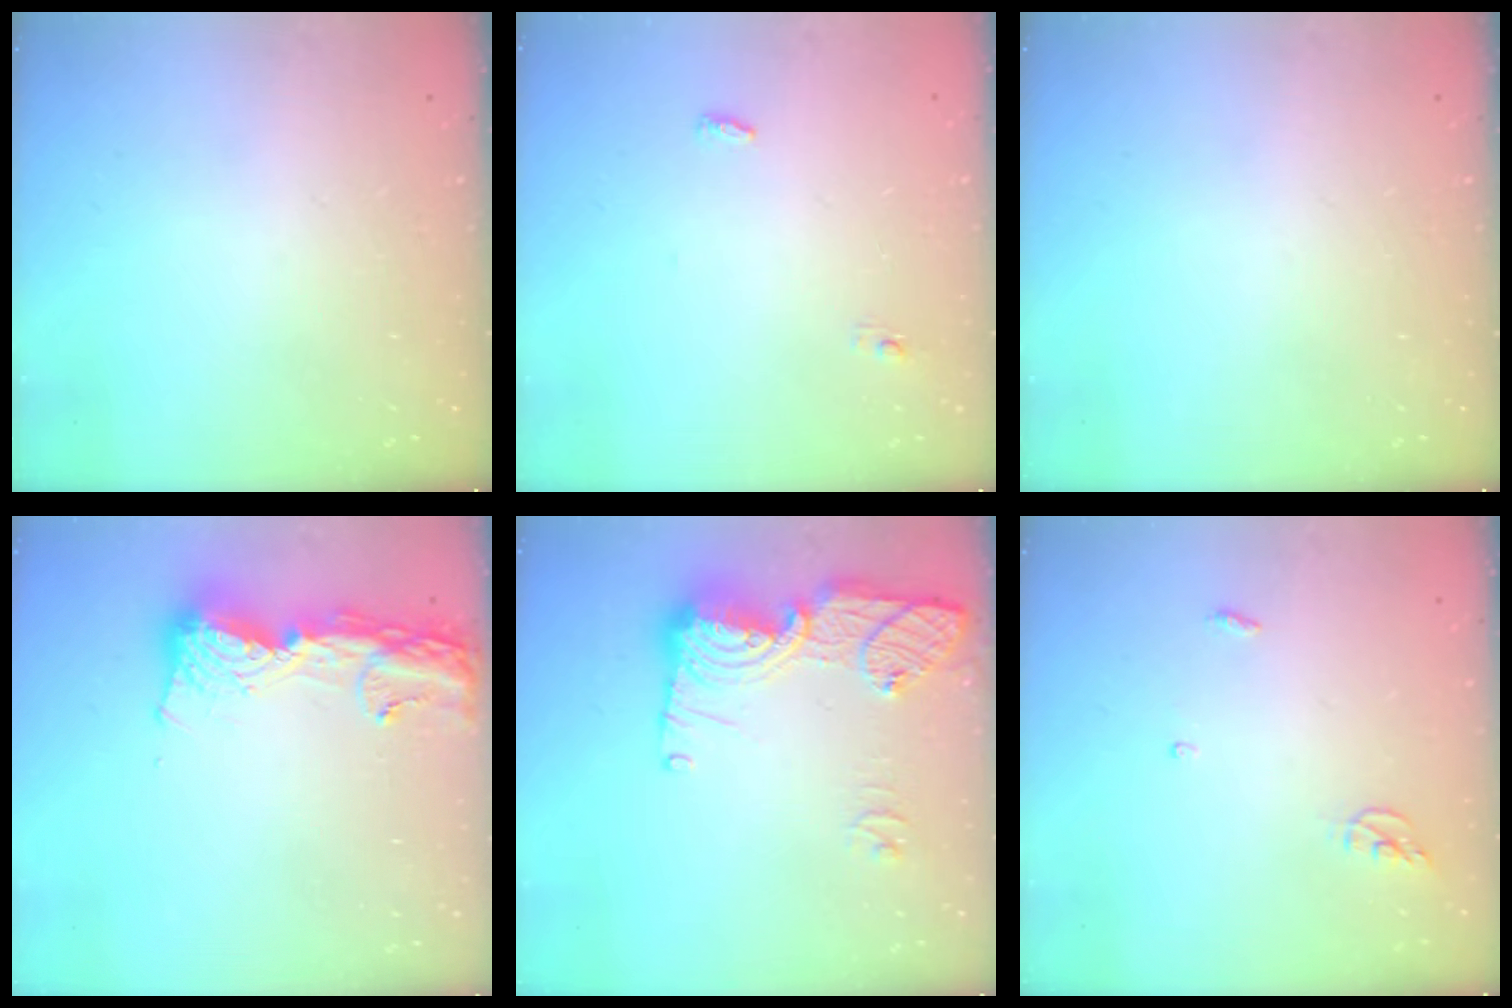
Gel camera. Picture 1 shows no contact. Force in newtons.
{"total": 3.4, "press": 3.3, "slide": 0.9}
{"total": 0.0}
{"total": 13.9, "press": 13.8, "slide": 1.2}
{"total": 15.6, "press": 15.6, "slide": 1.3}
{"total": 3.8, "press": 3.7, "slide": 0.2}